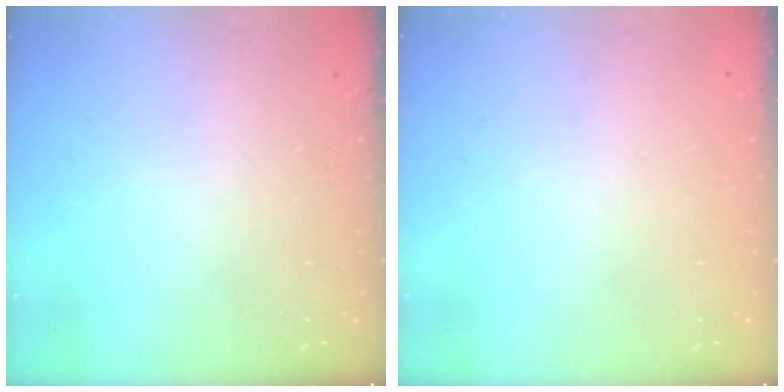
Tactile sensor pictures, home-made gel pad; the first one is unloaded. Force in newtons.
{"total": 1.9, "press": 1.9, "slide": 0.1}